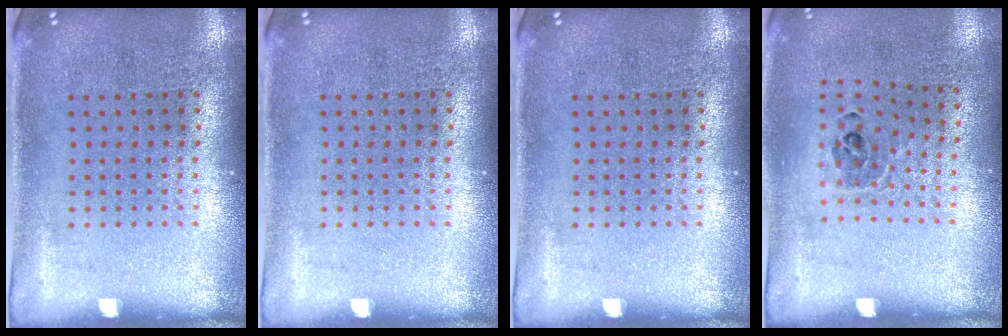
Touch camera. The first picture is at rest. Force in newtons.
{"total": 0.0}
{"total": 0.0}
{"total": 0.9, "press": 0.8, "slide": 0.4}